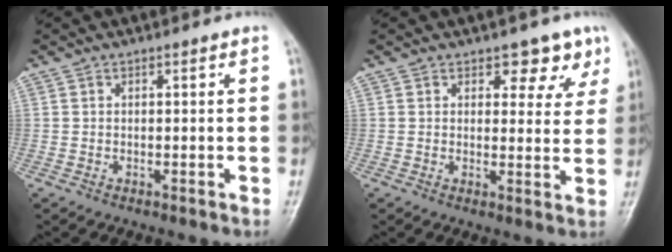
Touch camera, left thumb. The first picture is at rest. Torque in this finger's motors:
{"motor_torque": [-0.09, 0.06, -0.09, -0.09, 0.01]}